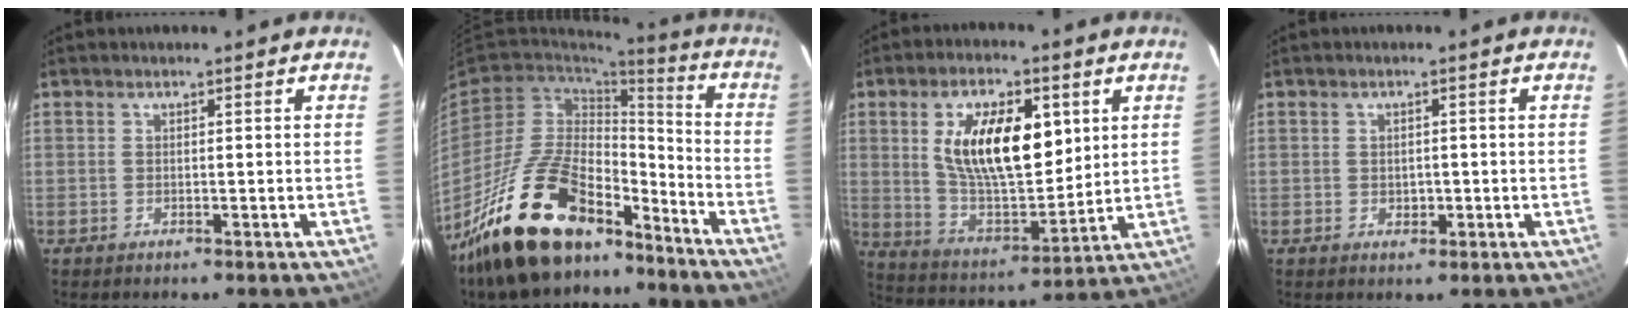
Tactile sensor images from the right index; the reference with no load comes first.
{"total": 24.1, "force": [-17.1, 10.7, 13.2], "torque": [-0.254, 0.012, -0.280]}
{"total": 17.7, "force": [5.2, 8.1, 14.8], "torque": [-0.262, 0.002, 0.103]}
{"total": 1.8, "force": [-0.1, 1.6, 0.9], "torque": [-0.011, 0.002, 0.001]}